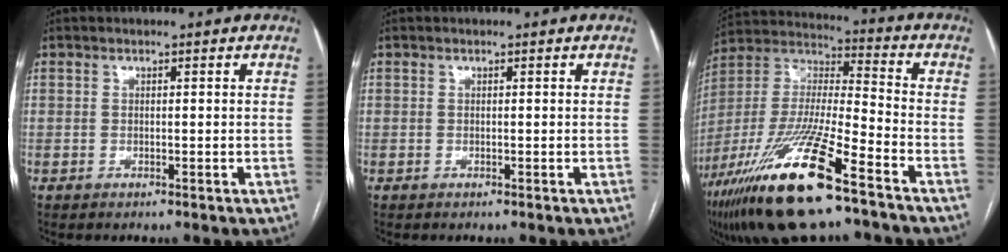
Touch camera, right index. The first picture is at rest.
{"total": 0.0}
{"total": 22.3, "force": [-13.4, 2.8, 17.6], "torque": [-0.379, -0.048, -0.248]}